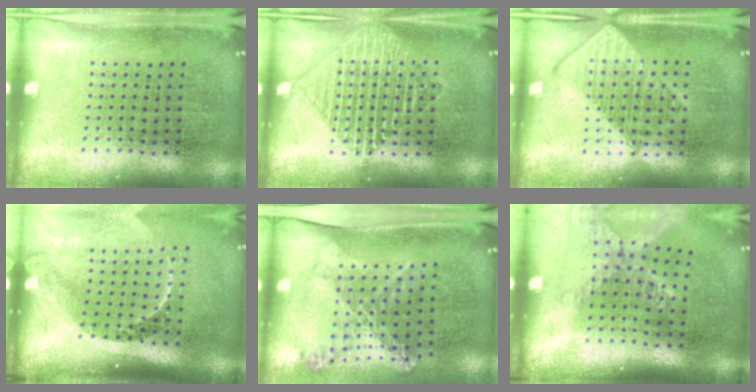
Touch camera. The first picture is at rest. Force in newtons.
{"total": 1.7, "press": 1.7, "slide": 0.2}
{"total": 2.4, "press": 2.4, "slide": 0.3}
{"total": 2.3, "press": 1.5, "slide": 1.7}
{"total": 1.8, "press": 1.3, "slide": 1.2}
{"total": 1.7, "press": 1.3, "slide": 1.0}